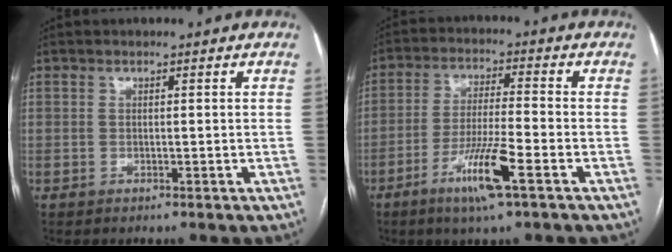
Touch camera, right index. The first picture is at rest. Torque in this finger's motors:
{"motor_torque": [0.58, 0.02, 0.25, 0.11]}